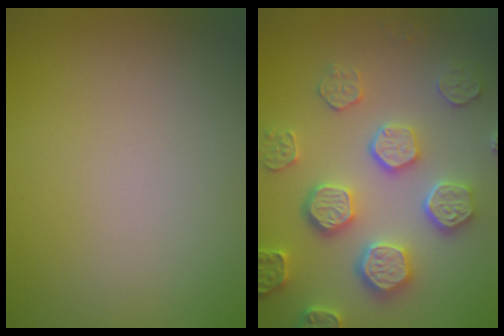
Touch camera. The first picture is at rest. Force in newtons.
{"total": 5.7, "press": 5.3, "slide": 1.9}